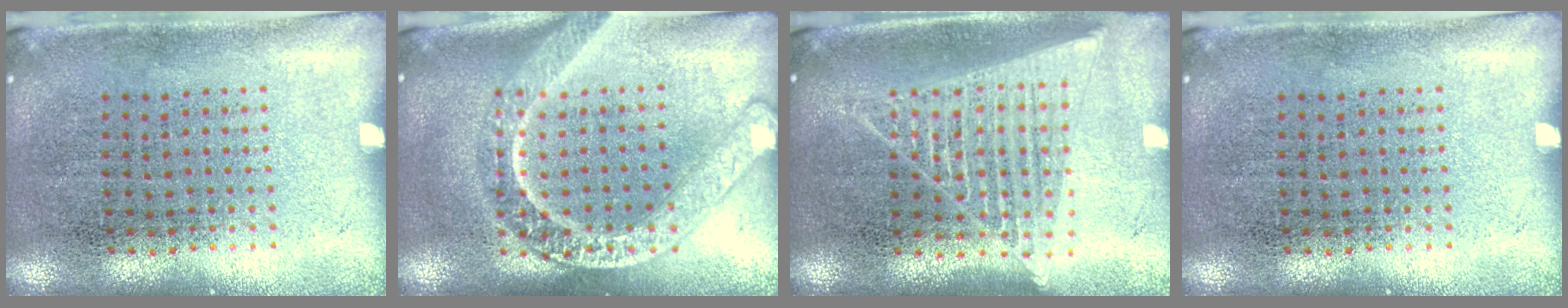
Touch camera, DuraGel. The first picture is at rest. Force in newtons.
{"total": 3.0, "press": 3.0, "slide": 0.3}
{"total": 1.9, "press": 1.7, "slide": 0.8}
{"total": 0.0}